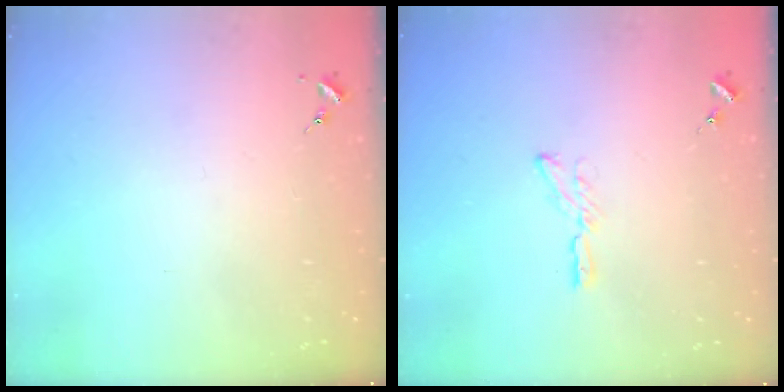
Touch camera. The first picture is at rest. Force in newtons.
{"total": 5.6, "press": 5.6, "slide": 0.4}